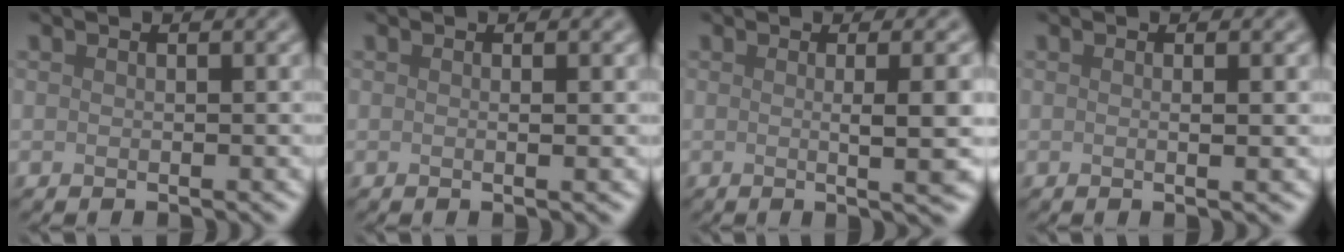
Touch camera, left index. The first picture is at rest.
{"total": 1.1, "force": [0.0, 0.3, 1.0], "torque": [-0.010, 0.001, -0.004]}
{"total": 5.7, "force": [0.0, 1.3, 5.5], "torque": [-0.067, -0.001, 0.000]}
{"total": 1.8, "force": [0.1, 0.5, 1.7], "torque": [-0.021, 0.002, -0.005]}